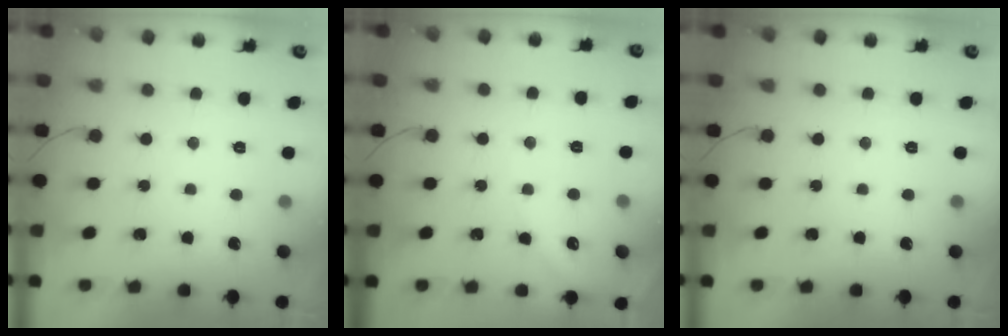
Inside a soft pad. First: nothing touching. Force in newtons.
{"total": 2.2, "press": 2.2, "slide": 0.4}
{"total": 0.0}